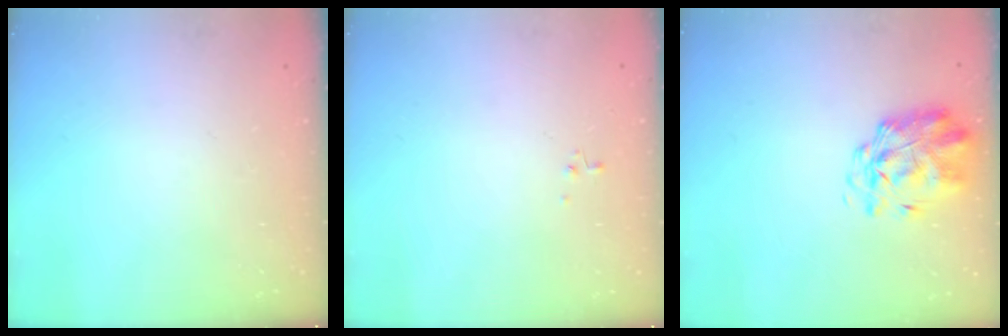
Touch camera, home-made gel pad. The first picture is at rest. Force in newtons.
{"total": 0.9, "press": 0.8, "slide": 0.3}
{"total": 1.9, "press": 1.7, "slide": 0.9}